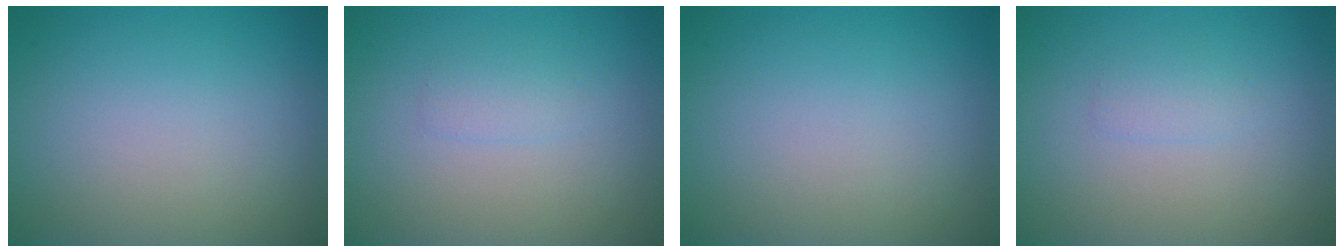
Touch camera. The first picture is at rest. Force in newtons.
{"total": 1.0, "press": 1.0, "slide": 0.1}
{"total": 0.0}
{"total": 1.0, "press": 1.0, "slide": 0.1}